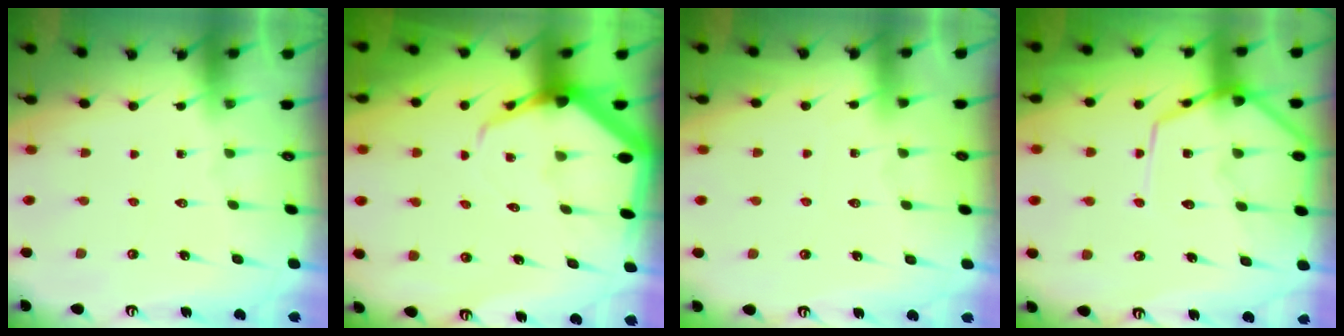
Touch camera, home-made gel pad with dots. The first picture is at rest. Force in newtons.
{"total": 6.7, "press": 6.6, "slide": 0.8}
{"total": 4.5, "press": 4.5, "slide": 0.6}
{"total": 10.6, "press": 10.5, "slide": 1.1}